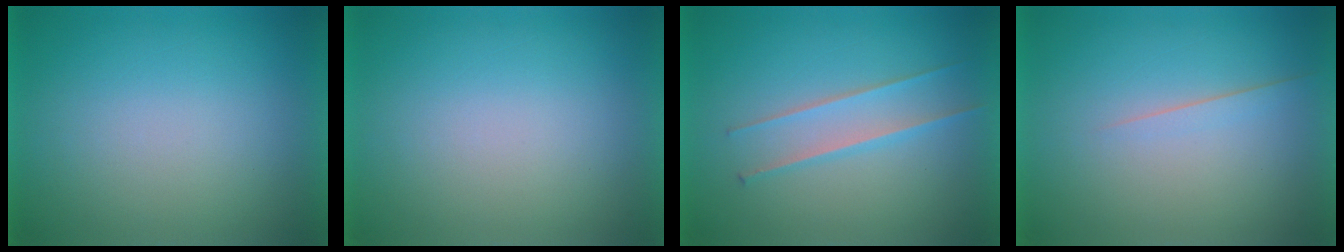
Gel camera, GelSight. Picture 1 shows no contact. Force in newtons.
{"total": 0.0}
{"total": 2.0}
{"total": 1.4}